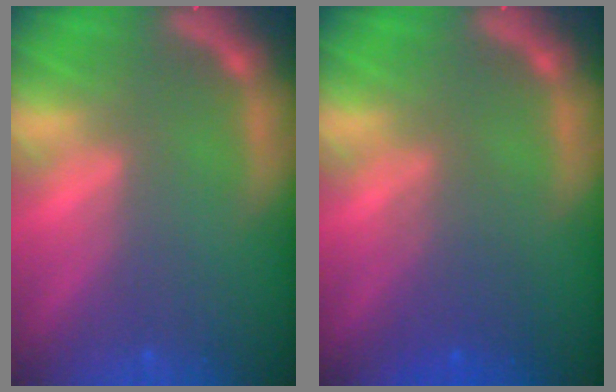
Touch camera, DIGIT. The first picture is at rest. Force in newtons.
{"total": 3.1}